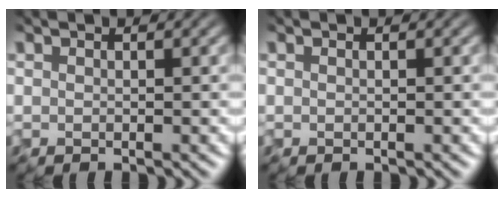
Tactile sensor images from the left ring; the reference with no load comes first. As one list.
[{"total": 0.0}]